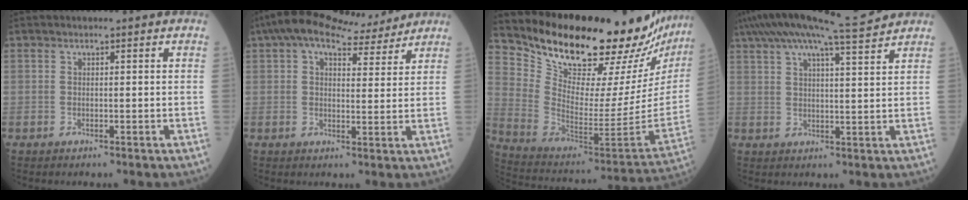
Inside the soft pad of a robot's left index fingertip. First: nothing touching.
{"total": 11.9, "force": [9.9, 3.2, 5.7], "torque": [-0.095, 0.034, 0.142]}
{"total": 28.9, "force": [25.9, 4.5, 12.0], "torque": [-0.210, -0.117, 0.364]}
{"total": 14.2, "force": [12.7, -1.0, 6.4], "torque": [-0.119, -0.004, 0.195]}